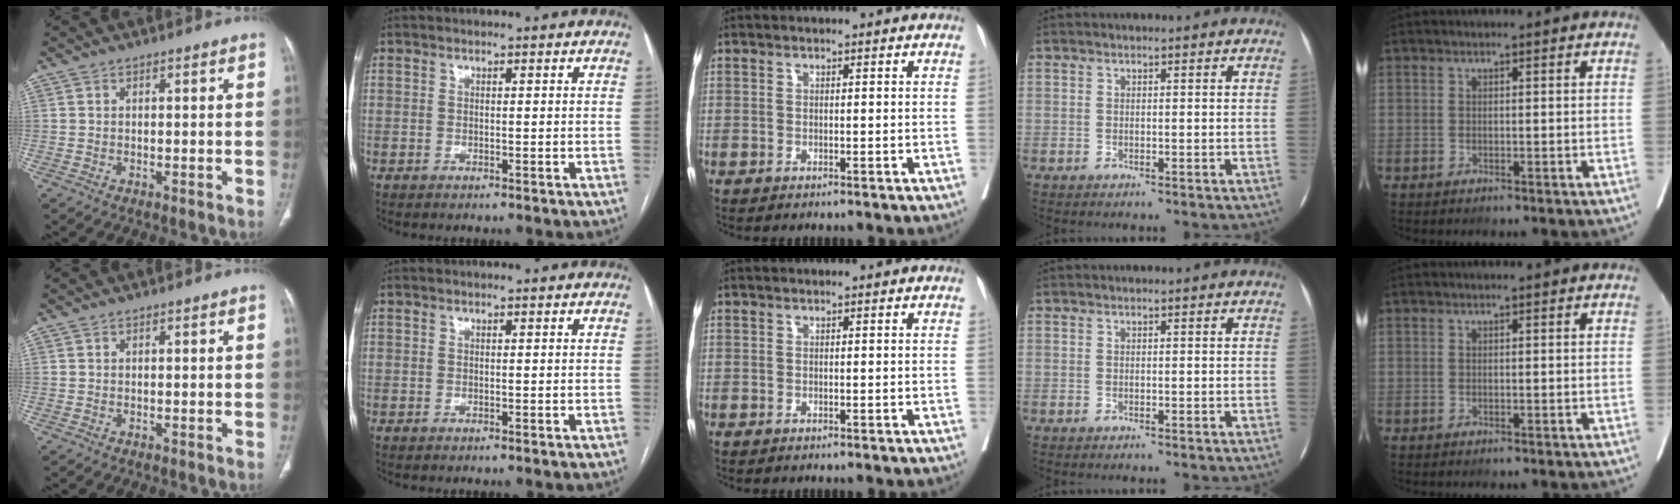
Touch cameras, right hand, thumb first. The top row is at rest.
{}